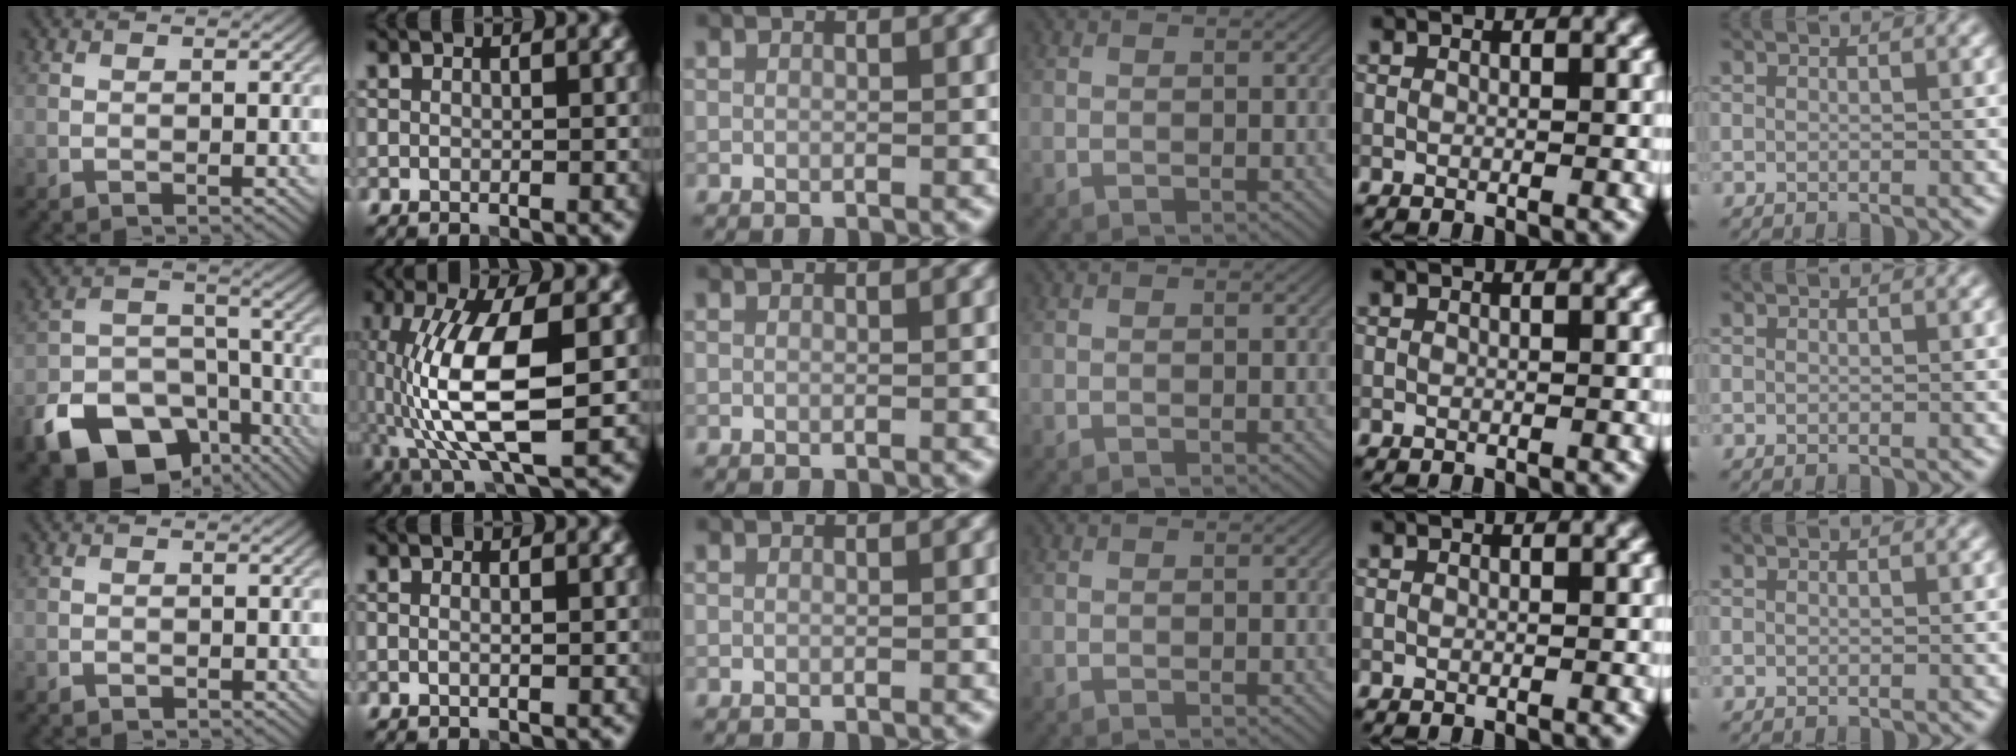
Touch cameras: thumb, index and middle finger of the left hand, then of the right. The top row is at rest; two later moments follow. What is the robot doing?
{"motion": "lift_and_place", "object": "coin"}